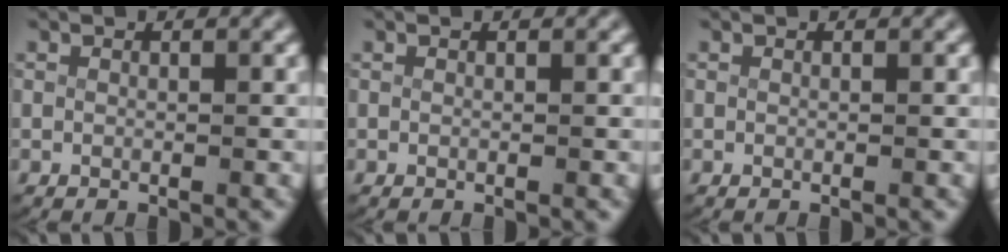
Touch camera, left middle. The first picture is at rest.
{"total": 0.0}
{"total": 0.0}